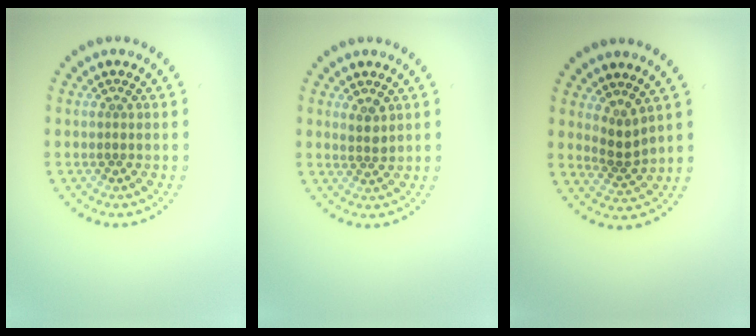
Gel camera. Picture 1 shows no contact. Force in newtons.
{"total": 1.5, "press": 1.2, "slide": 0.9}
{"total": 2.1, "press": 1.5, "slide": 1.4}